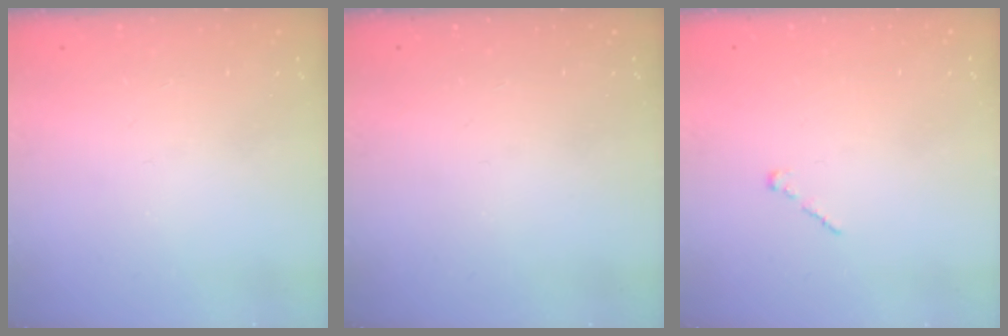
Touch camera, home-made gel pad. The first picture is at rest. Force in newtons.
{"total": 0.0}
{"total": 1.0, "press": 0.8, "slide": 0.5}